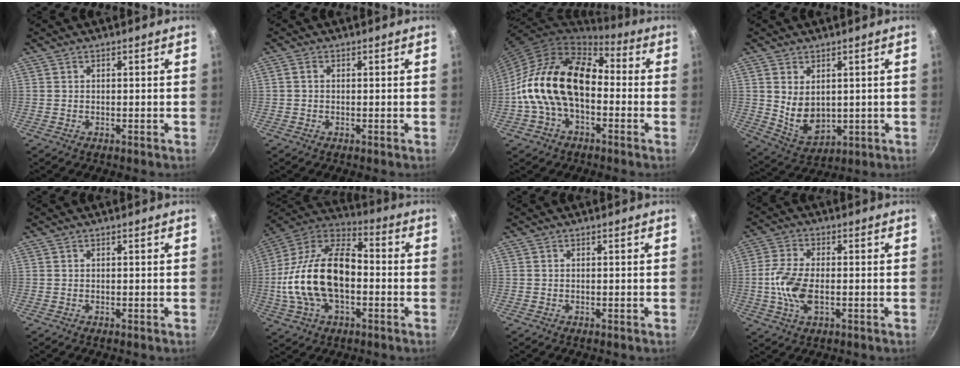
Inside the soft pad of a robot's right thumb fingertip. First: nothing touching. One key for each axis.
{"total": 1.0, "fx": 0.0, "fy": 0.8, "fz": 0.7, "tx": -0.013, "ty": 0.006, "tz": 0.000}
{"total": 18.5, "fx": -2.1, "fy": 11.9, "fz": 14.0, "tx": -0.226, "ty": 0.048, "tz": -0.053}
{"total": 8.3, "fx": 1.4, "fy": 5.7, "fz": 5.9, "tx": -0.089, "ty": -0.022, "tz": 0.049}
{"total": 0.0}
{"total": 23.0, "fx": -2.6, "fy": 13.3, "fz": 18.5, "tx": -0.340, "ty": 0.044, "tz": -0.060}
{"total": 0.0}
{"total": 8.6, "fx": -1.2, "fy": 4.4, "fz": 7.3, "tx": -0.154, "ty": 0.008, "tz": -0.033}